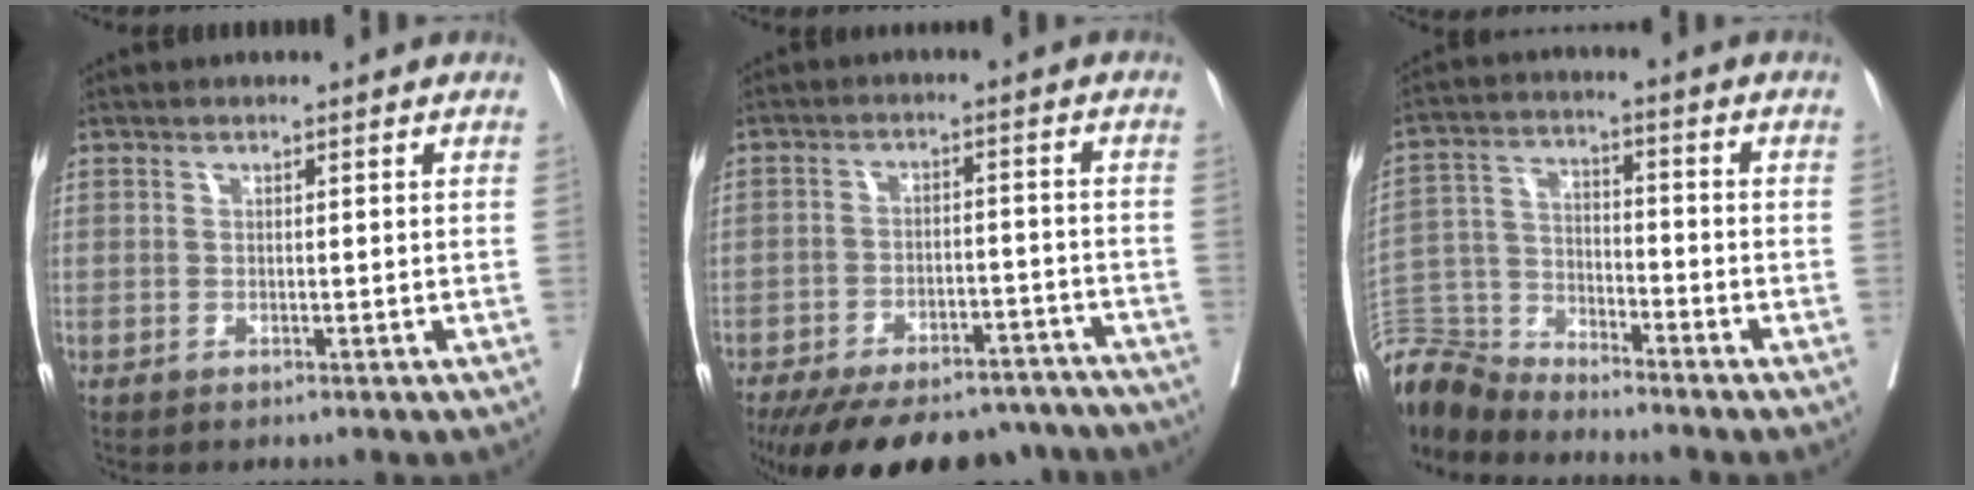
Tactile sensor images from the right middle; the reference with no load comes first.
{"total": 22.1, "force": [-18.2, 8.5, 9.1], "torque": [-0.166, -0.011, -0.244]}
{"total": 10.6, "force": [-10.6, 0.8, 0.7], "torque": [-0.017, 0.015, -0.213]}